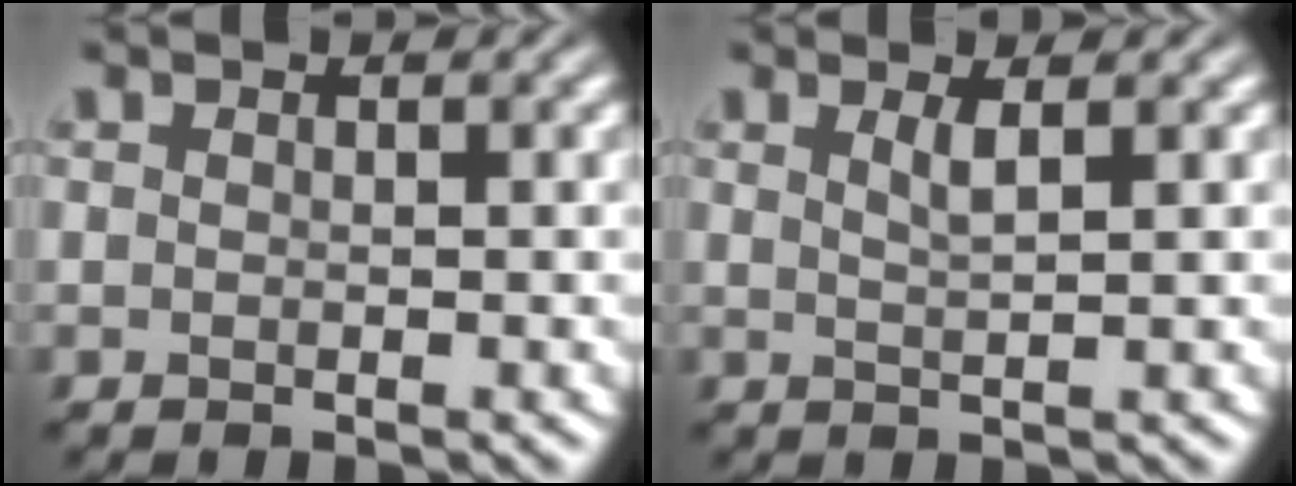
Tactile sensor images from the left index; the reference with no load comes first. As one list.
[{"total": 1.6, "force": [0.8, 0.4, 1.4], "torque": [-0.018, 0.002, 0.010]}]